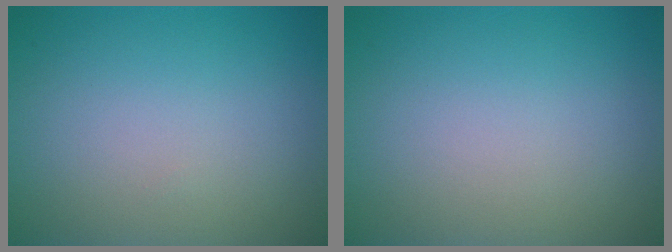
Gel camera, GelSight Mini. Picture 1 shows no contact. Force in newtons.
{"total": 0.0}